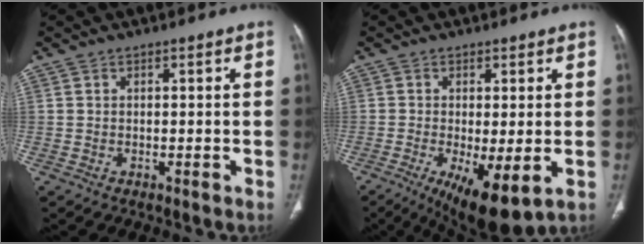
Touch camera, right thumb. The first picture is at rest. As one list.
[{"total": 10.6, "force": [-3.4, 3.5, 9.4], "torque": [-0.153, -0.022, -0.044]}]